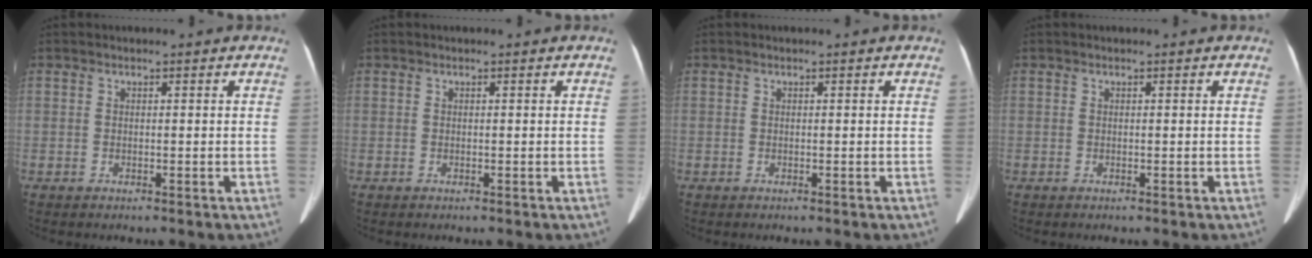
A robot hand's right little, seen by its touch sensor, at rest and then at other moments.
{"total": 0.0}
{"total": 0.0}
{"total": 0.0}